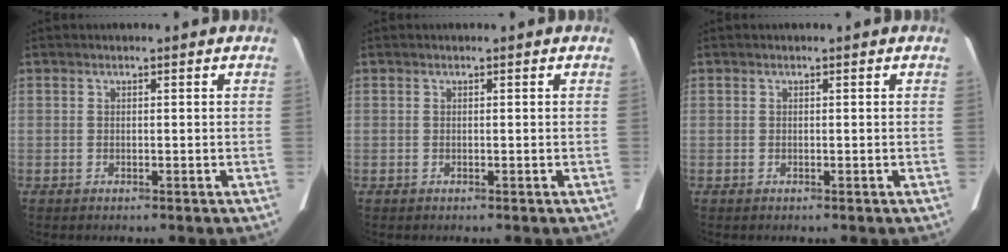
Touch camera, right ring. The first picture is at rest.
{"total": 0.0}
{"total": 0.0}